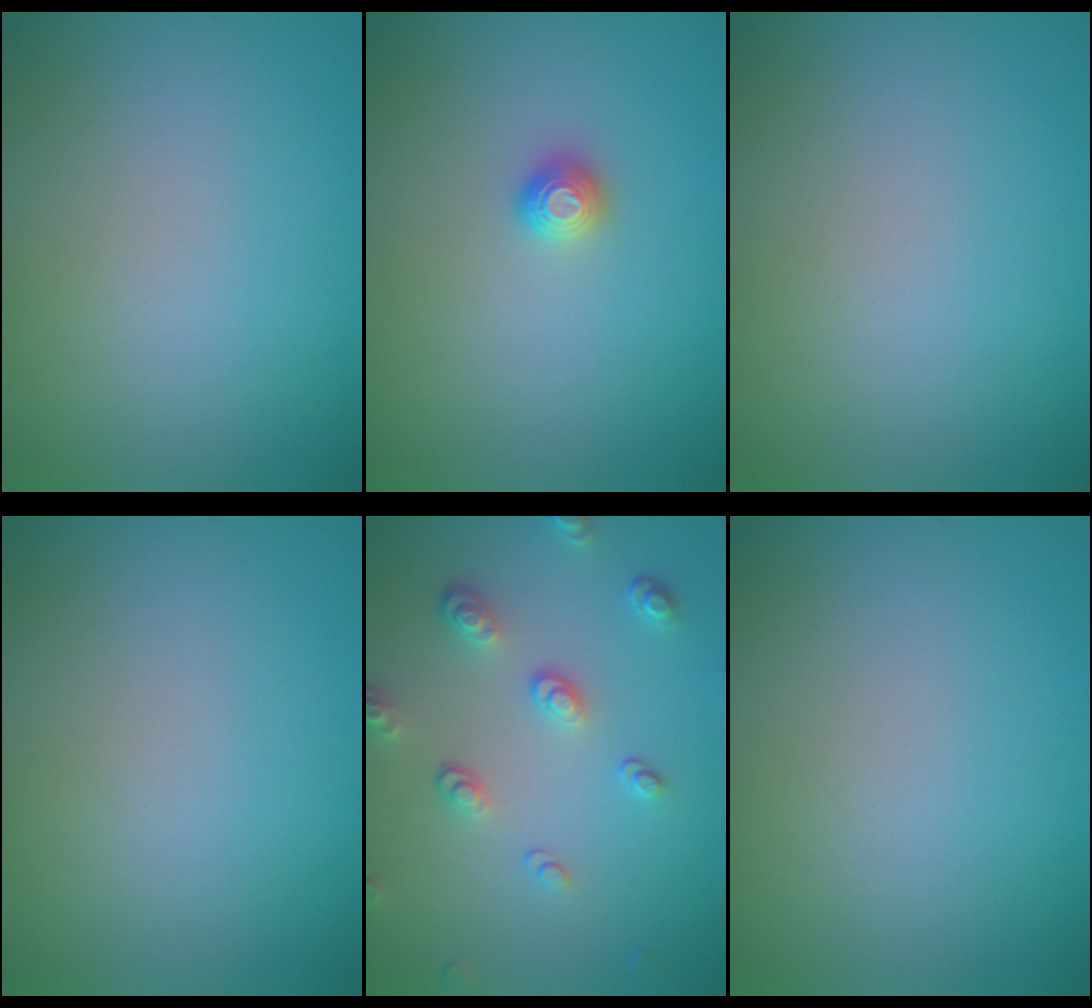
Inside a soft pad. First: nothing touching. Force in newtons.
{"total": 1.0, "press": 1.0, "slide": 0.1}
{"total": 0.0}
{"total": 0.0}
{"total": 3.5, "press": 2.6, "slide": 2.3}
{"total": 0.0}